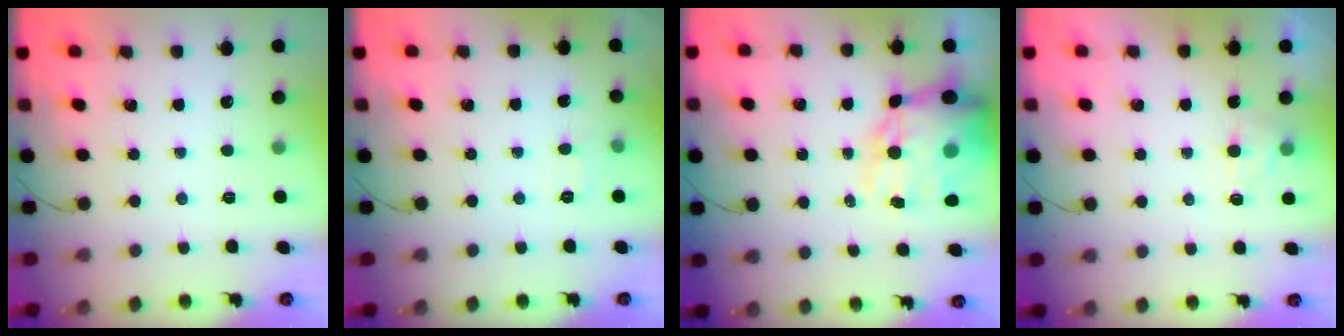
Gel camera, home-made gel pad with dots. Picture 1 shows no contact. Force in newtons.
{"total": 2.7, "press": 2.2, "slide": 1.6}
{"total": 18.8, "press": 18.4, "slide": 3.9}
{"total": 2.9, "press": 2.5, "slide": 1.5}